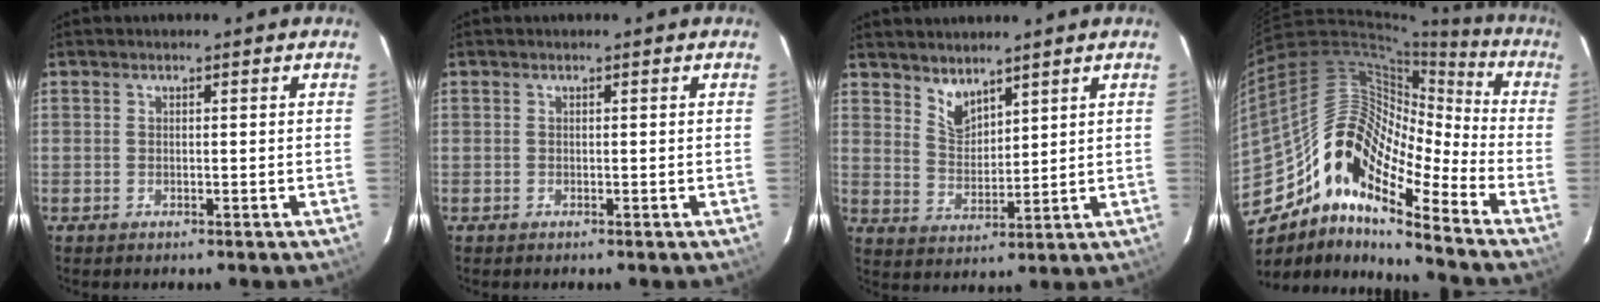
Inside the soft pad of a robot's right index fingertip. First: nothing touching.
{"total": 0.0}
{"total": 5.1, "force": [4.4, 2.0, 1.8], "torque": [-0.026, -0.005, 0.087]}
{"total": 16.1, "force": [-10.5, 5.4, 10.8], "torque": [-0.170, 0.006, -0.215]}